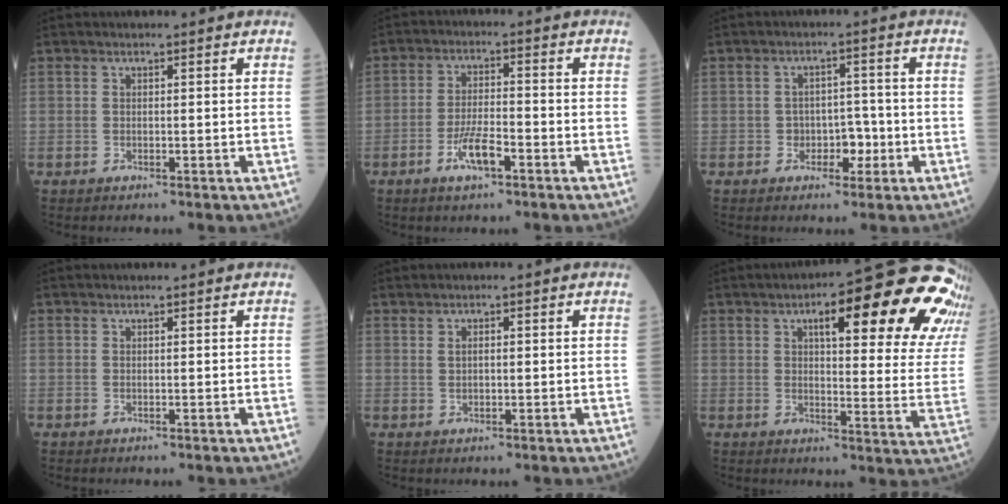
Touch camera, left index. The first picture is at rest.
{"total": 5.3, "force": [-2.9, 1.1, 4.2], "torque": [-0.086, -0.003, -0.055]}
{"total": 3.6, "force": [-1.4, 2.7, 1.9], "torque": [-0.017, 0.012, -0.022]}
{"total": 0.0}
{"total": 1.3, "force": [0.4, 0.7, 1.0], "torque": [-0.022, 0.009, 0.011]}
{"total": 23.9, "force": [14.3, 5.0, 18.5], "torque": [-0.198, 0.014, 0.165]}